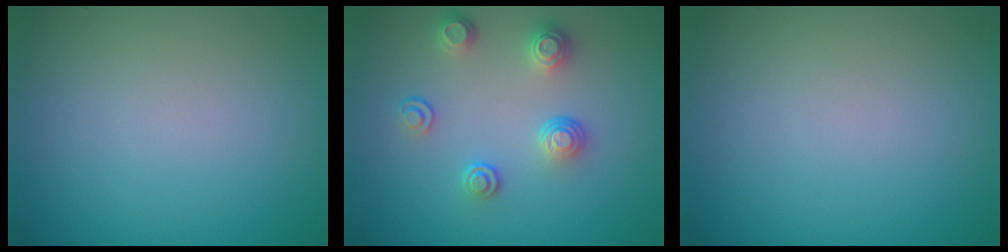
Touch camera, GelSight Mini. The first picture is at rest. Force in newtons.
{"total": 2.9, "press": 2.6, "slide": 1.4}
{"total": 0.0}